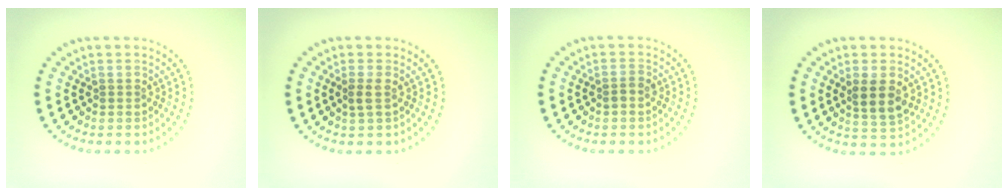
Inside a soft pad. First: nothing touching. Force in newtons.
{"total": 1.0, "press": 0.9, "slide": 0.4}
{"total": 1.0, "press": 0.9, "slide": 0.4}
{"total": 2.9, "press": 2.8, "slide": 1.0}